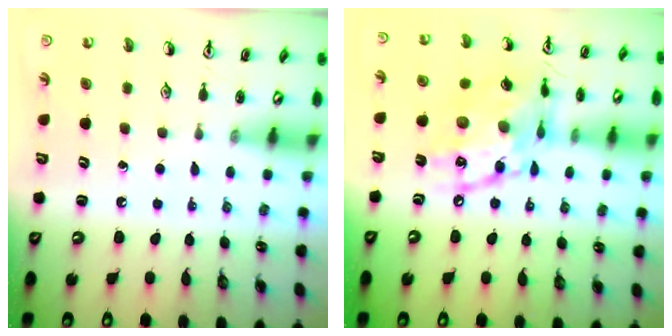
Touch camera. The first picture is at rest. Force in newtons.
{"total": 16.4, "press": 16.3, "slide": 1.5}